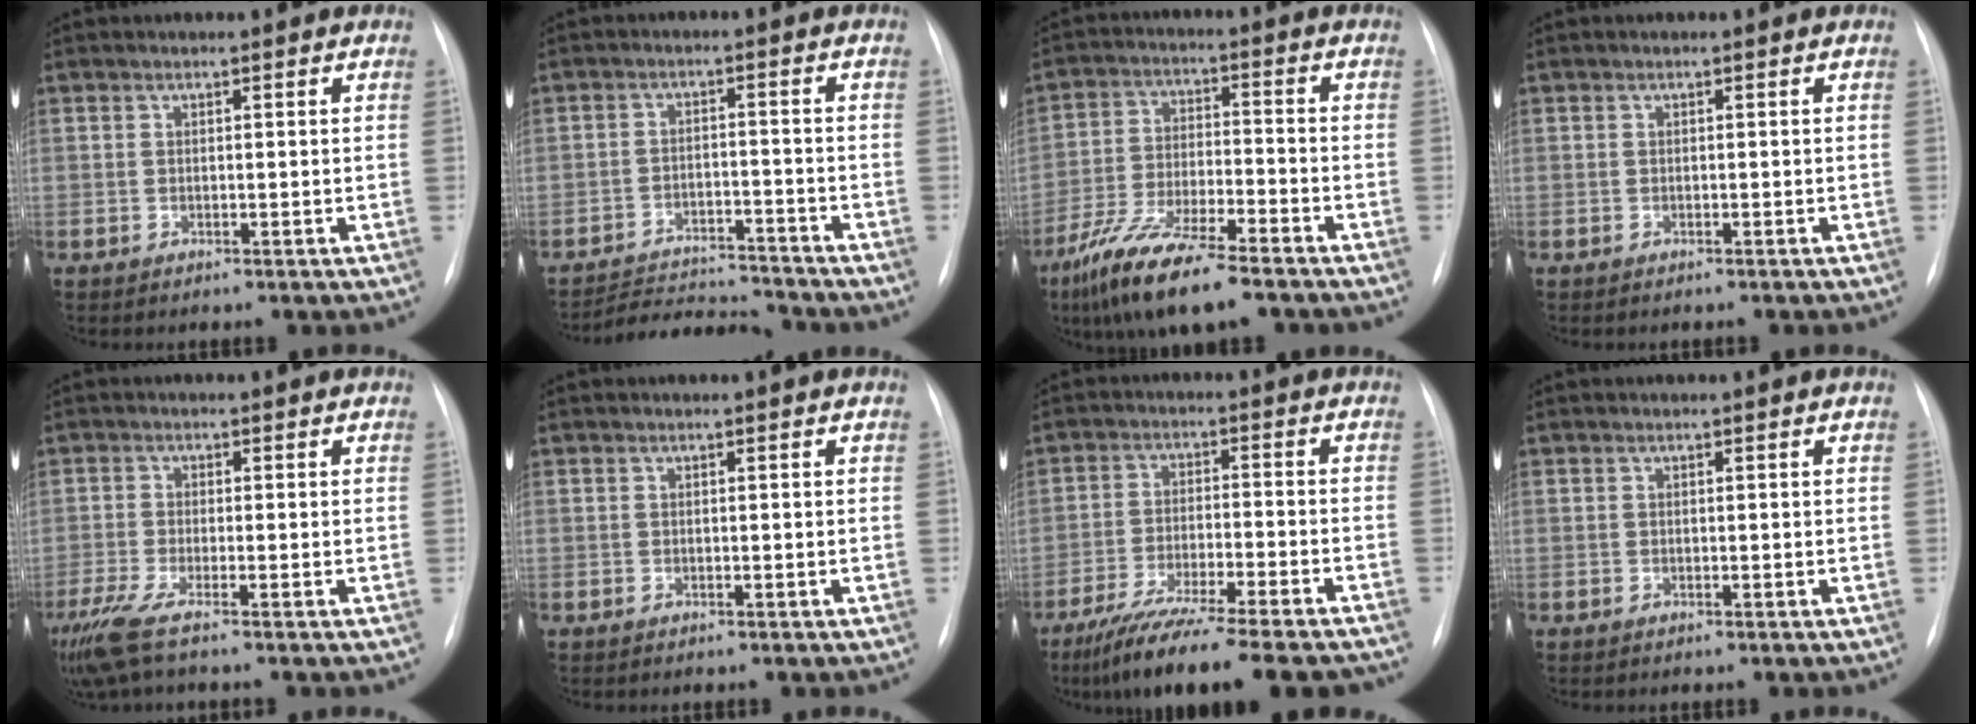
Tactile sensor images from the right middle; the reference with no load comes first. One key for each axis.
{"total": 8.3, "fx": -8.3, "fy": 0.6, "fz": 0.0, "tx": -0.002, "ty": 0.002, "tz": -0.134}
{"total": 12.7, "fx": -9.2, "fy": 2.2, "fz": 8.4, "tx": -0.163, "ty": -0.027, "tz": -0.167}
{"total": 1.0, "fx": -0.9, "fy": 0.4, "fz": 0.3, "tx": -0.008, "ty": 0.000, "tz": -0.010}
{"total": 5.4, "fx": -4.0, "fy": 0.0, "fz": 3.7, "tx": -0.078, "ty": -0.018, "tz": -0.079}
{"total": 0.0}
{"total": 18.1, "fx": -15.2, "fy": 1.5, "fz": 9.6, "tx": -0.135, "ty": -0.030, "tz": -0.232}
{"total": 0.0}